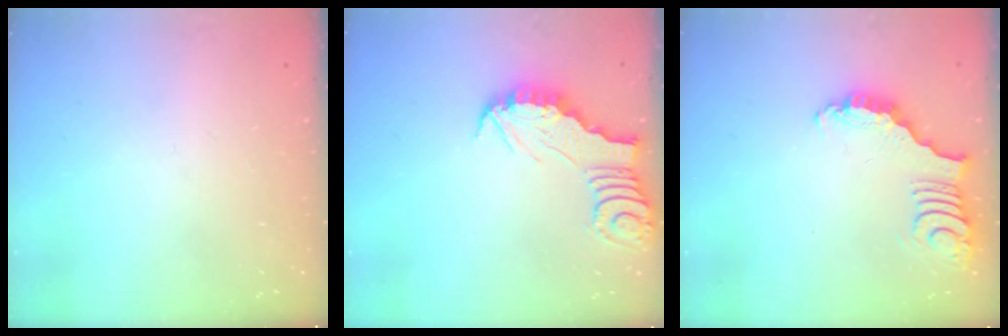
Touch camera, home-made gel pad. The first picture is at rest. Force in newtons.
{"total": 2.6, "press": 2.6, "slide": 0.2}
{"total": 3.4, "press": 3.3, "slide": 0.7}